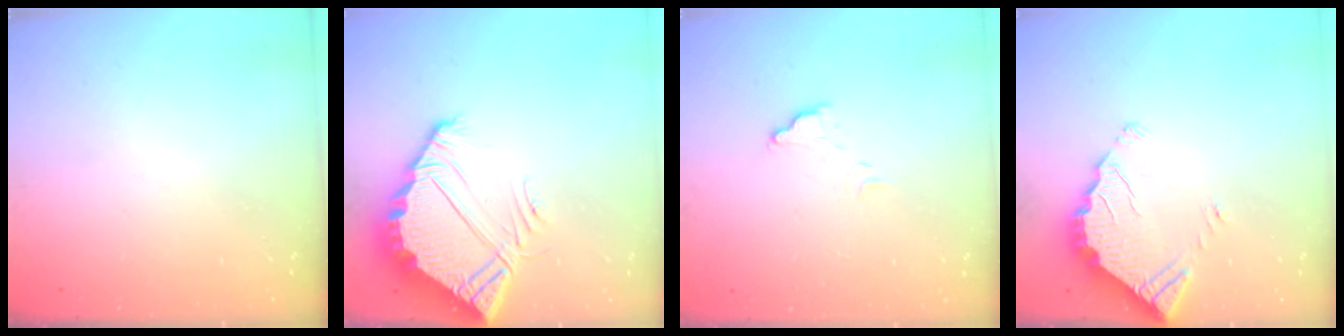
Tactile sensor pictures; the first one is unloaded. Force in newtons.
{"total": 7.1, "press": 7.1, "slide": 0.3}
{"total": 4.6, "press": 4.6, "slide": 0.3}
{"total": 3.4, "press": 3.4, "slide": 0.2}